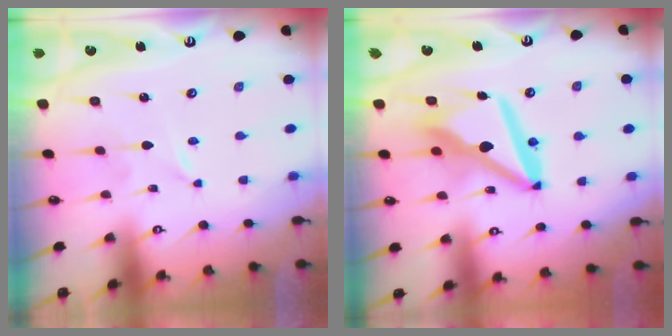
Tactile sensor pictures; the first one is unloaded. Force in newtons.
{"total": 14.5, "press": 14.4, "slide": 1.9}